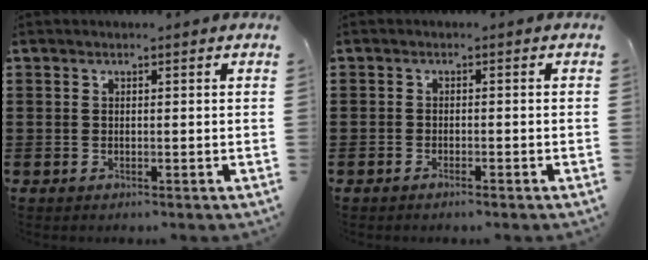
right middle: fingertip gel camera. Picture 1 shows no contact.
{"total": 1.8, "force": [-1.7, 0.2, 0.7], "torque": [-0.015, -0.001, -0.032]}